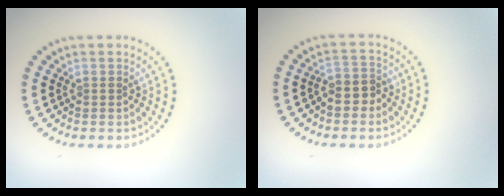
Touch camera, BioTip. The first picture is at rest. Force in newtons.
{"total": 2.2, "press": 2.0, "slide": 1.0}